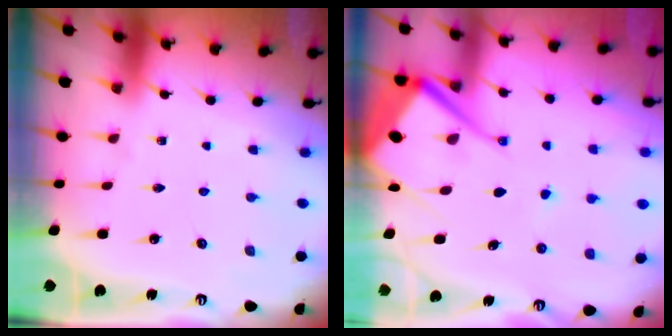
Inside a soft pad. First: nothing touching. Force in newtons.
{"total": 15.6, "press": 15.5, "slide": 1.7}